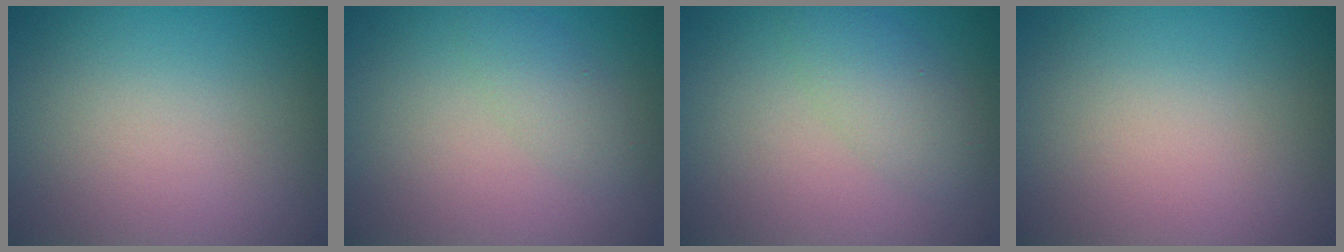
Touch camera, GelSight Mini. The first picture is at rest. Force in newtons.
{"total": 1.9, "press": 1.9, "slide": 0.0}
{"total": 2.8, "press": 2.8, "slide": 0.1}
{"total": 0.0}